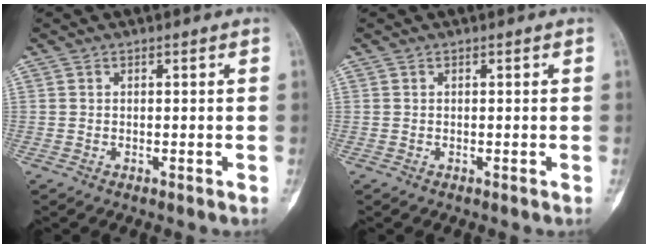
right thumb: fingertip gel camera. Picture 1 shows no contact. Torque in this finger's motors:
{"motor_torque": [2.03, 2.08, 0.12, 0.01, 0.00]}